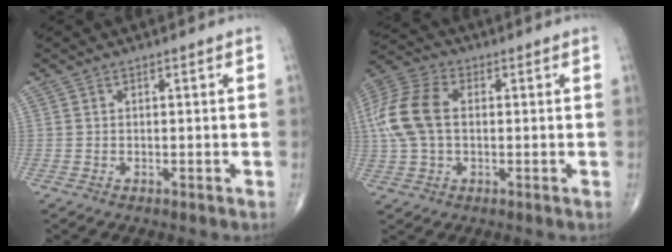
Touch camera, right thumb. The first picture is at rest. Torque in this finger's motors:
{"motor_torque": [-0.04, 0.56, 0.22, -0.18, 0.14]}